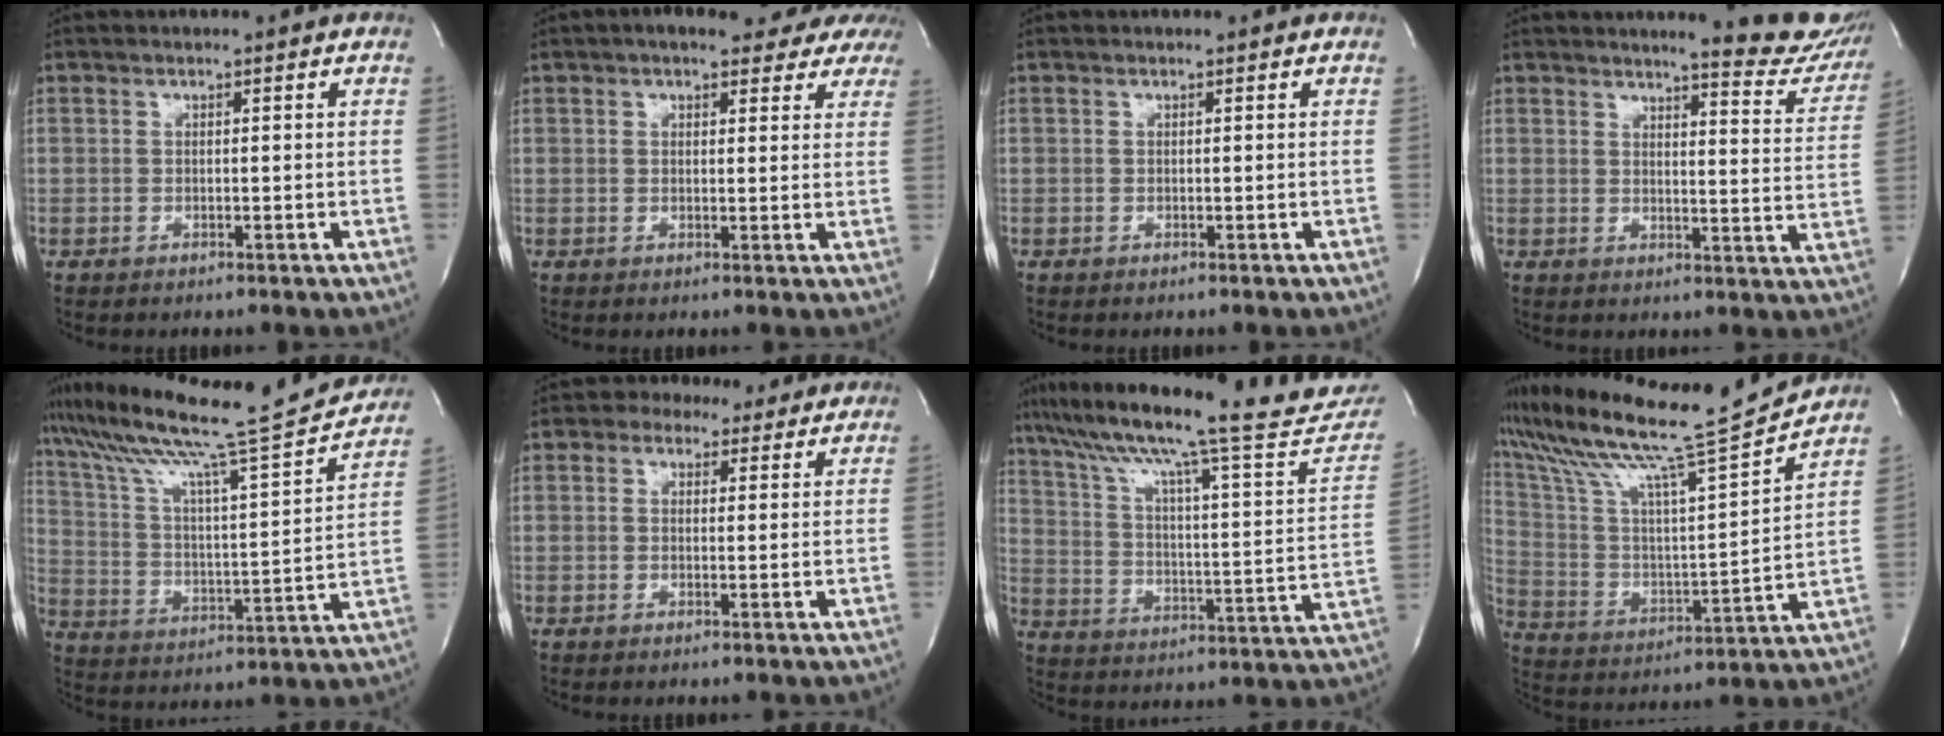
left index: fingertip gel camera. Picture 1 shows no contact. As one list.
[{"total": 12.3, "force": [10.6, 3.9, 5.0], "torque": [-0.044, 0.027, 0.114]}, {"total": 0.0}, {"total": 12.2, "force": [11.3, 1.5, 4.2], "torque": [-0.035, -0.055, 0.111]}, {"total": 22.4, "force": [20.0, -0.2, 10.2], "torque": [-0.179, -0.030, 0.298]}, {"total": 4.5, "force": [3.1, 3.0, 1.4], "torque": [-0.020, 0.025, 0.043]}, {"total": 30.3, "force": [25.6, 2.4, 16.0], "torque": [-0.263, -0.042, 0.344]}, {"total": 19.6, "force": [17.7, -2.0, 8.3], "torque": [-0.173, -0.038, 0.296]}]